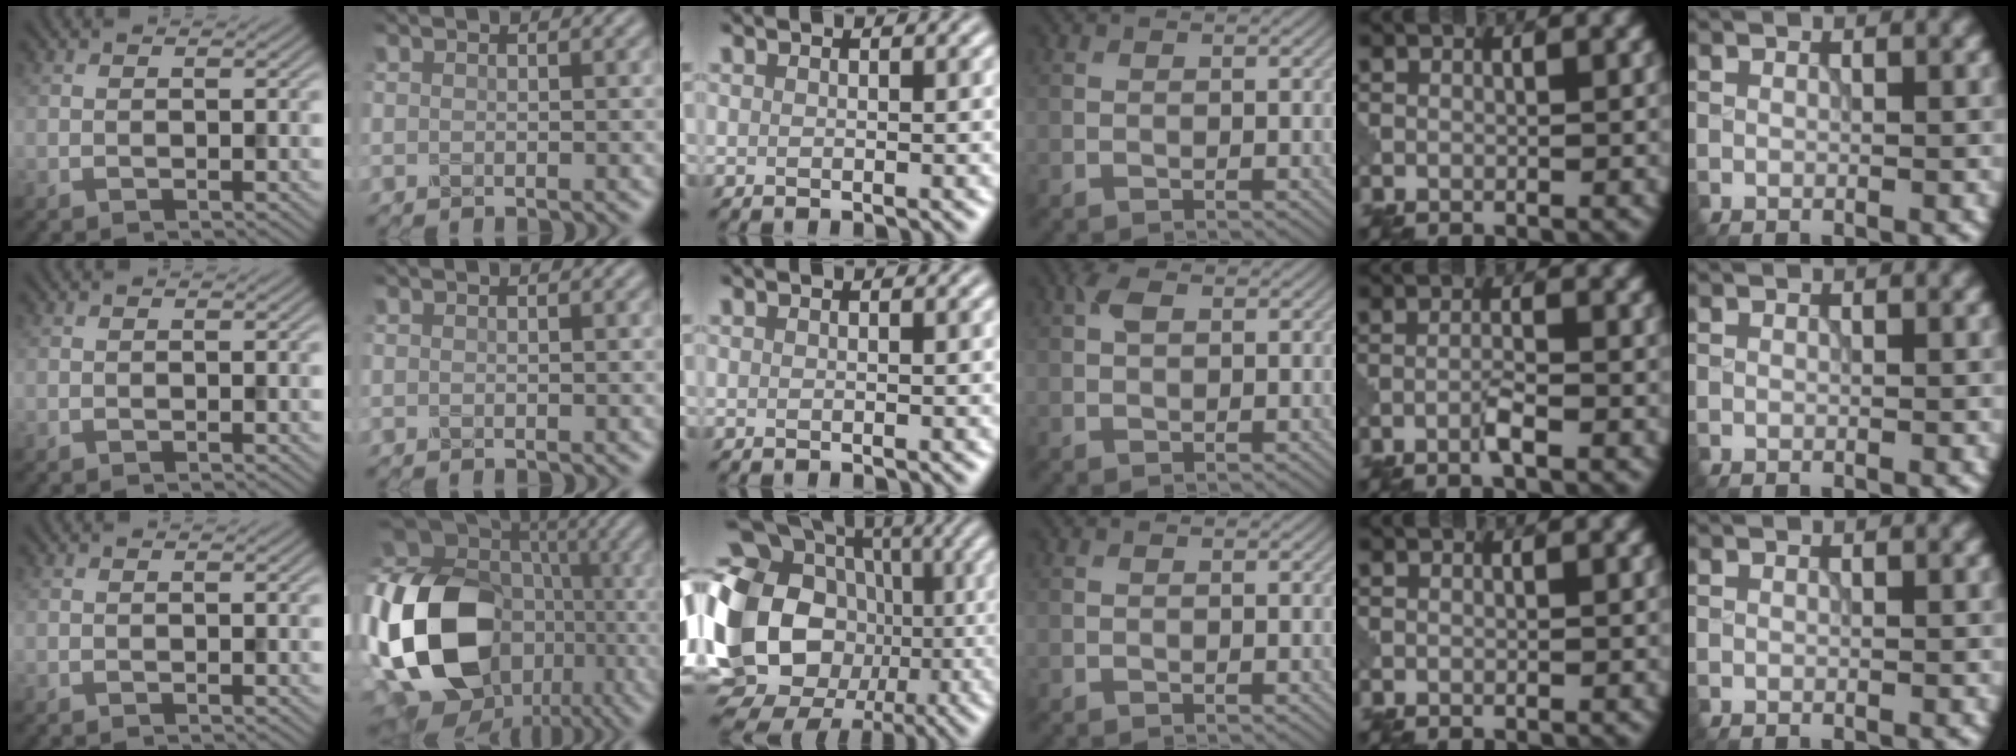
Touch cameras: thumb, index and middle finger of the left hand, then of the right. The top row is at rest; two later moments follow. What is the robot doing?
{"motion": "assemble", "object": "puzzle pieces"}